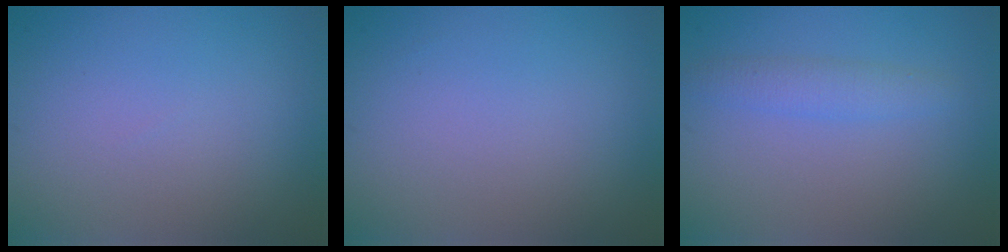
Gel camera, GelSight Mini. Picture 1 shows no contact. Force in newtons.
{"total": 0.0}
{"total": 1.9, "press": 1.9, "slide": 0.1}